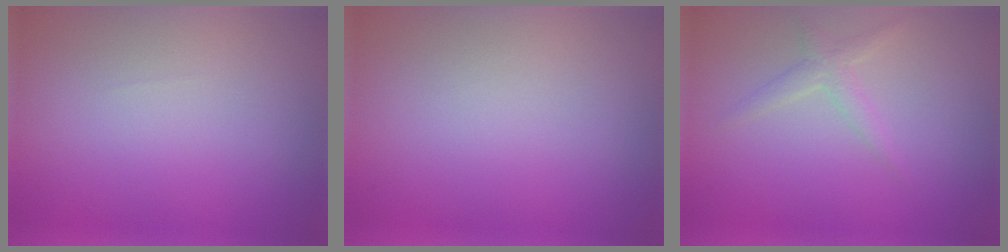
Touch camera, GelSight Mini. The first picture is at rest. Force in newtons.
{"total": 0.0}
{"total": 1.5, "press": 1.5, "slide": 0.1}